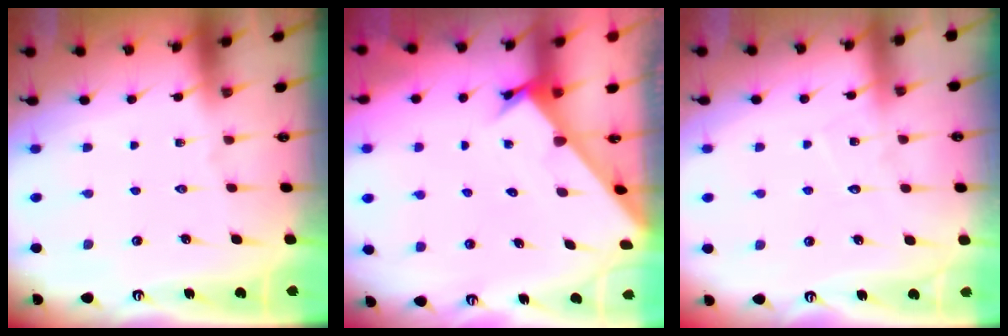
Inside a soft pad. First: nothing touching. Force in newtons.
{"total": 2.3, "press": 2.3, "slide": 0.1}
{"total": 4.1, "press": 4.1, "slide": 0.4}